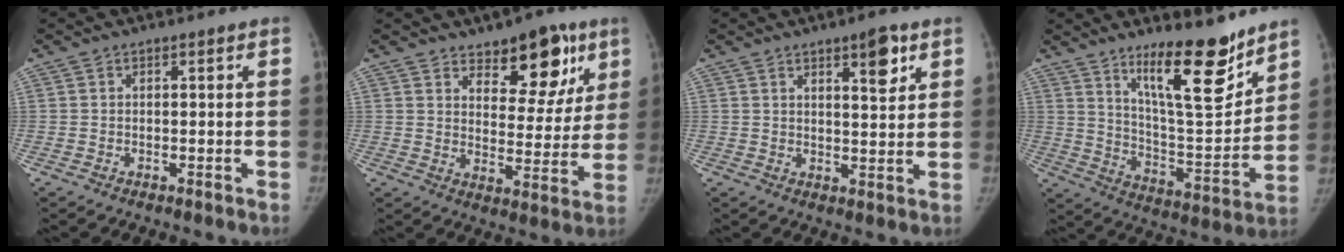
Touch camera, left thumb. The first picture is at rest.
{"total": 13.6, "force": [8.4, 6.8, 8.3], "torque": [-0.054, -0.049, 0.123]}
{"total": 6.4, "force": [3.5, 1.9, 5.0], "torque": [-0.059, -0.021, 0.051]}
{"total": 17.6, "force": [12.4, 4.5, 11.8], "torque": [-0.145, -0.098, 0.210]}